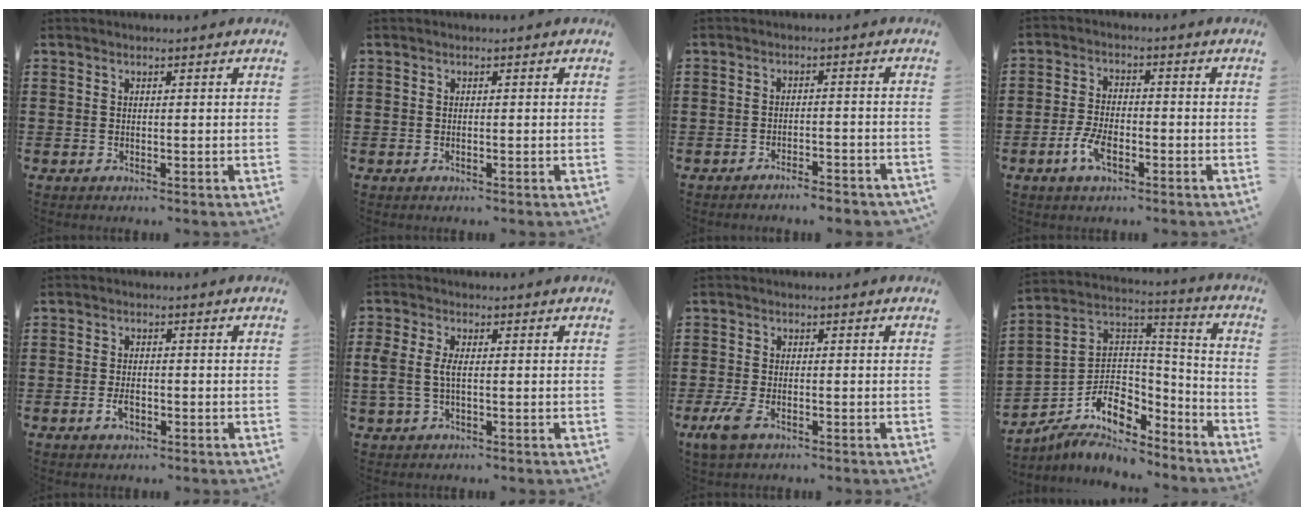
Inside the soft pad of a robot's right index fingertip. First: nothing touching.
{"total": 0.0}
{"total": 2.7, "force": [-2.7, 0.0, 0.5], "torque": [-0.012, 0.000, -0.055]}
{"total": 5.0, "force": [-2.4, 2.3, 3.7], "torque": [-0.089, -0.003, -0.050]}
{"total": 2.4, "force": [-1.0, 1.1, 1.8], "torque": [-0.043, -0.003, -0.020]}
{"total": 3.5, "force": [-0.3, 1.9, 3.0], "torque": [-0.088, -0.007, -0.015]}
{"total": 3.2, "force": [-1.7, 1.2, 2.4], "torque": [-0.070, -0.008, -0.041]}
{"total": 8.1, "force": [-5.1, 5.7, 2.7], "torque": [-0.065, -0.008, -0.093]}